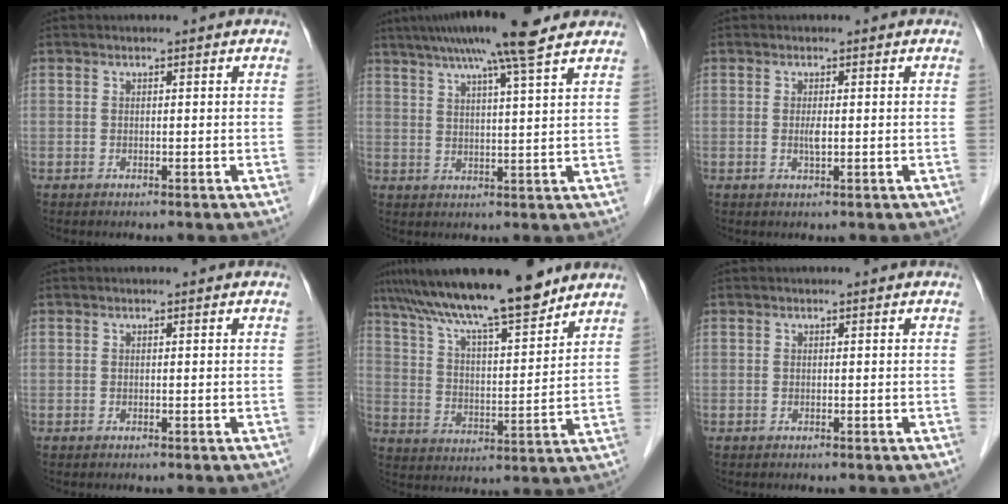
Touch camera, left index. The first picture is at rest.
{"total": 12.4, "force": [9.2, -0.4, 8.2], "torque": [-0.137, 0.024, 0.129]}
{"total": 1.2, "force": [-0.1, 0.3, 1.1], "torque": [-0.024, -0.002, -0.002]}
{"total": 0.0}
{"total": 16.1, "force": [13.2, 1.7, 9.1], "torque": [-0.152, 0.016, 0.223]}
{"total": 0.0}